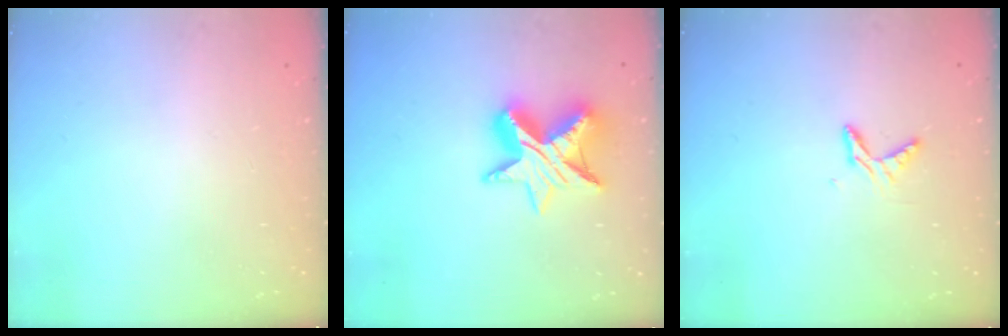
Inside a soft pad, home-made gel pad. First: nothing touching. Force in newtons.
{"total": 12.9, "press": 12.9, "slide": 0.8}
{"total": 6.4, "press": 6.4, "slide": 0.6}